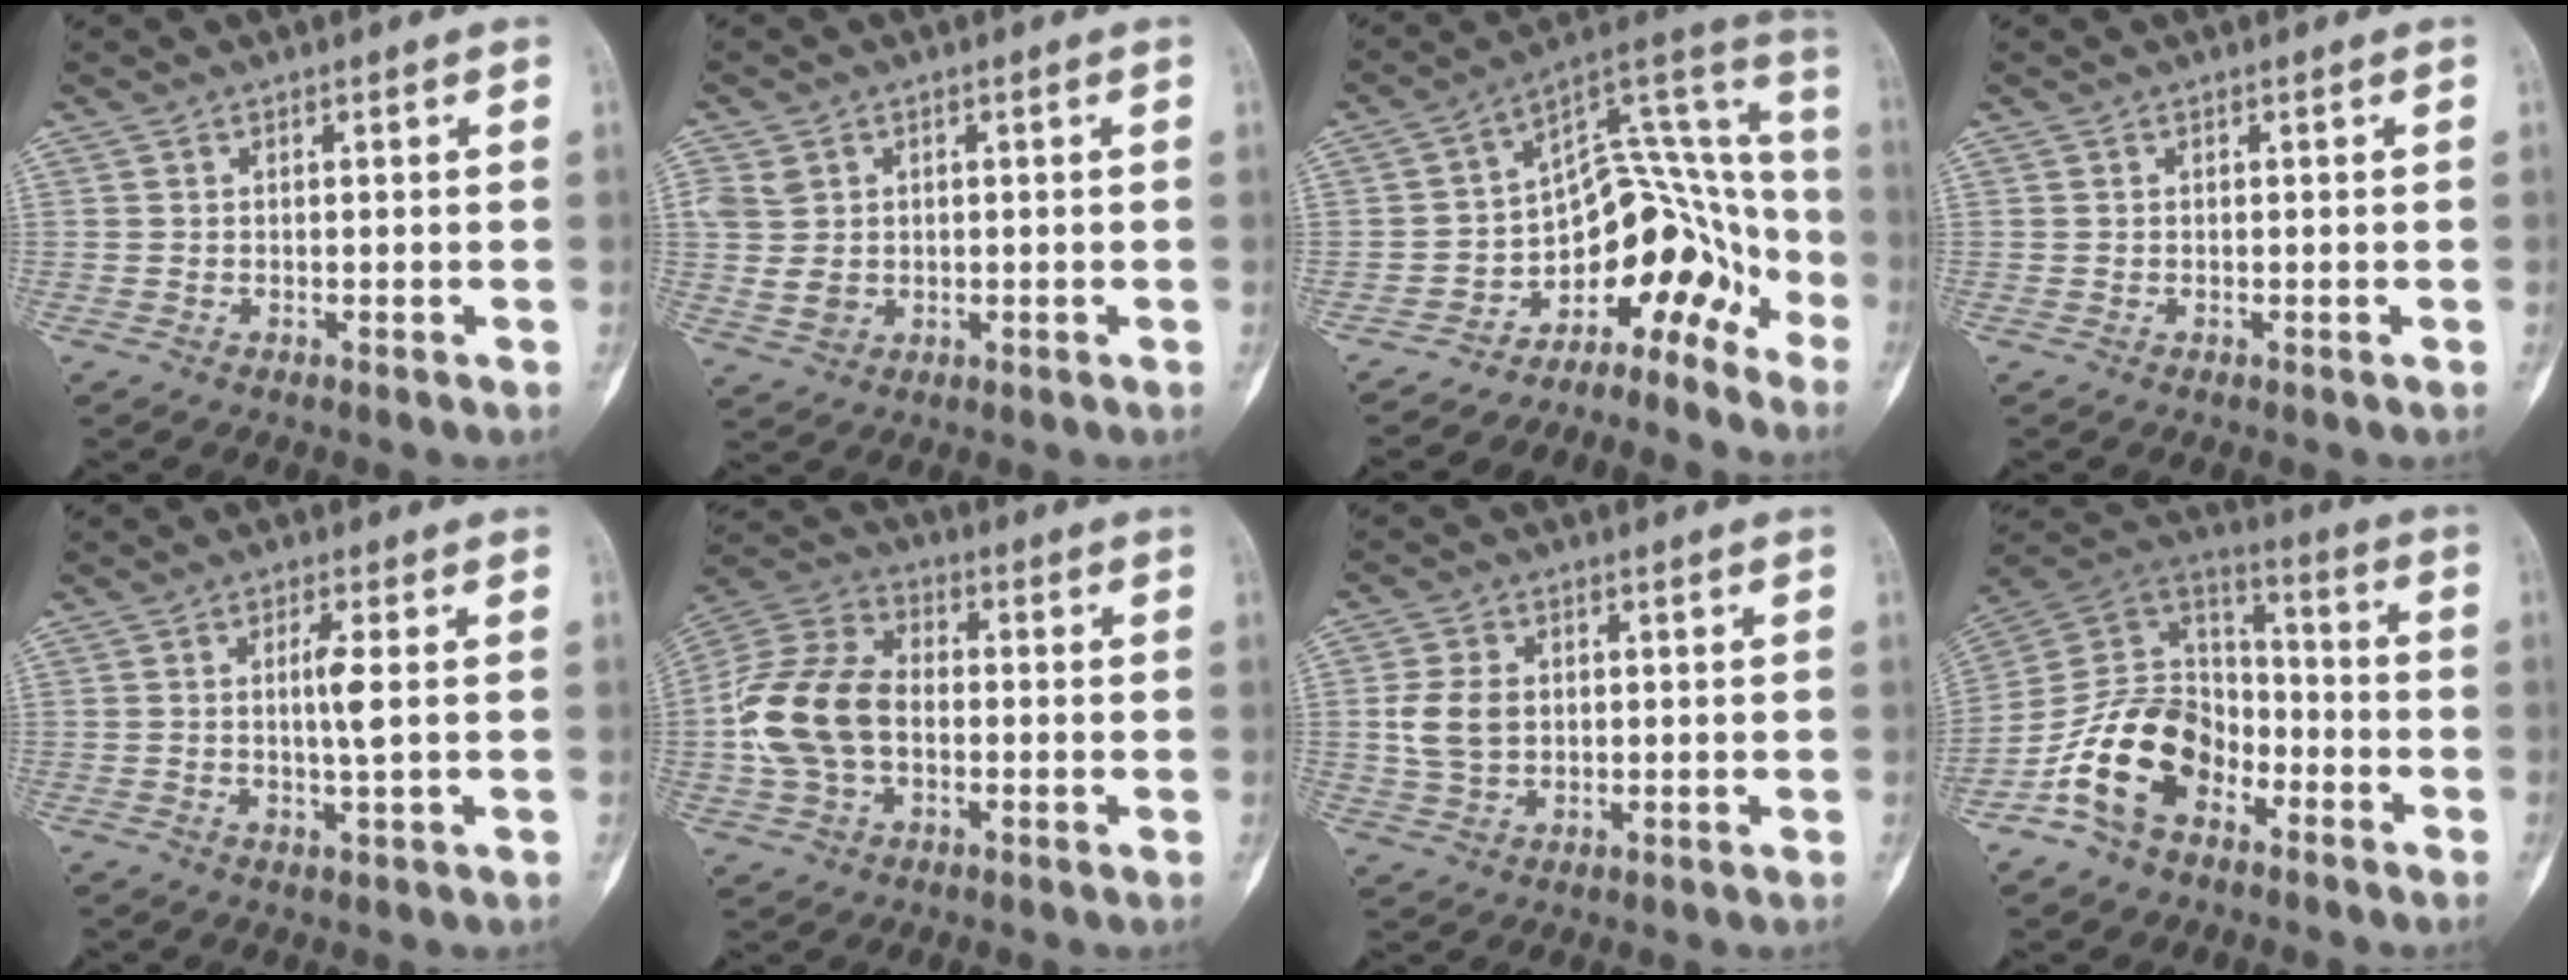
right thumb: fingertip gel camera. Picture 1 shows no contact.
{"total": 5.3, "force": [1.1, 4.4, 2.8], "torque": [-0.045, -0.006, 0.032]}
{"total": 14.8, "force": [-10.3, 9.1, 5.7], "torque": [0.013, 0.181, -0.162]}
{"total": 0.0}
{"total": 3.4, "force": [0.3, 0.3, 3.4], "torque": [-0.068, -0.005, 0.006]}
{"total": 15.5, "force": [-1.5, 10.5, 11.3], "torque": [-0.224, 0.029, -0.031]}
{"total": 6.6, "force": [0.4, 5.0, 4.4], "torque": [-0.080, 0.001, 0.011]}
{"total": 16.8, "force": [-7.8, 11.2, 9.8], "torque": [-0.158, 0.078, -0.153]}